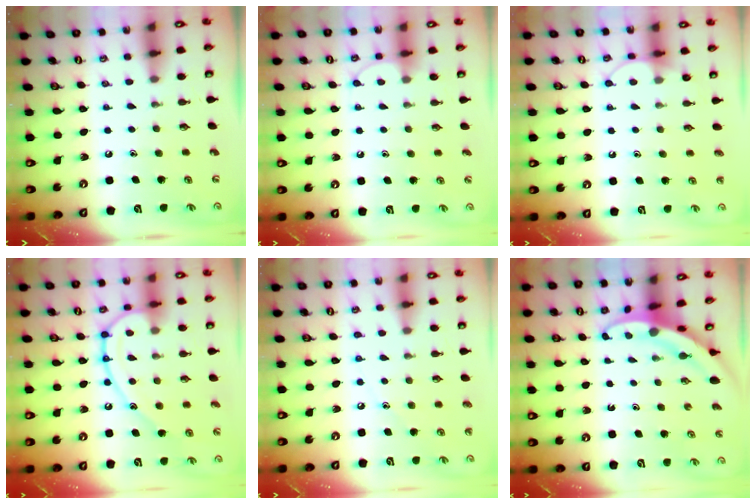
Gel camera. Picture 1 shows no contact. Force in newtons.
{"total": 5.8, "press": 5.8, "slide": 0.6}
{"total": 6.5, "press": 6.5, "slide": 0.5}
{"total": 14.1, "press": 14.0, "slide": 1.6}
{"total": 5.8, "press": 5.8, "slide": 0.7}
{"total": 3.3, "press": 3.3, "slide": 0.3}